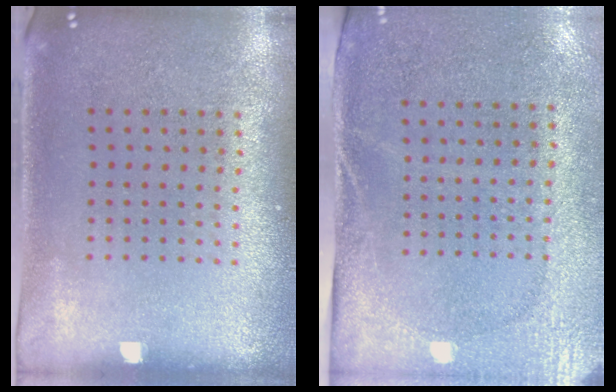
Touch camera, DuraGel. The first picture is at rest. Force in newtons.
{"total": 2.7, "press": 2.2, "slide": 1.5}